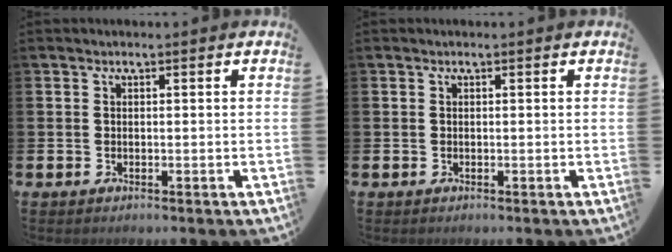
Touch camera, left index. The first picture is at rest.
{"total": 0.0}